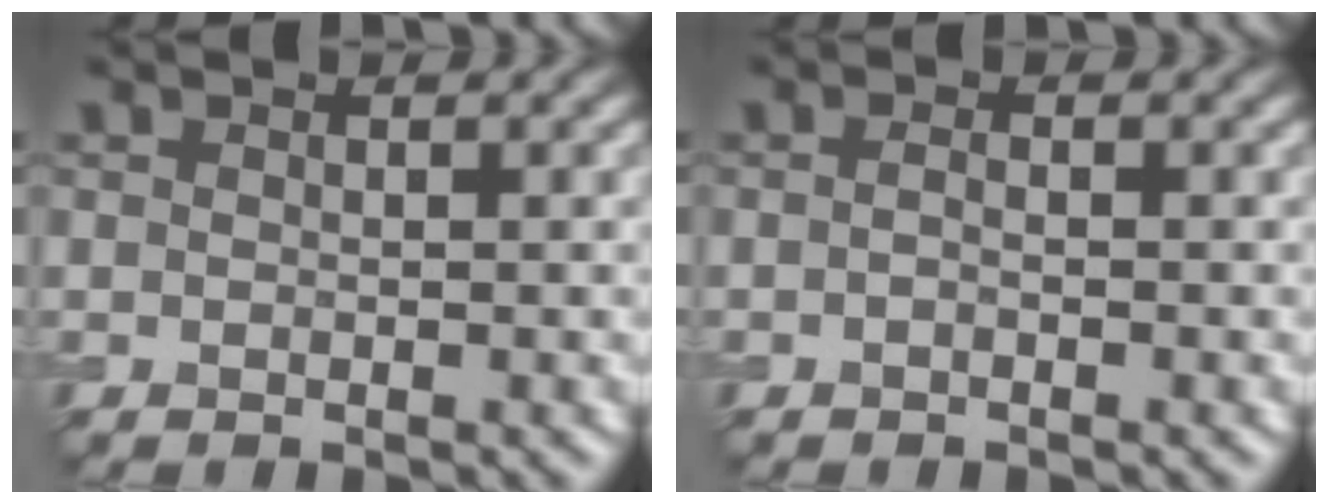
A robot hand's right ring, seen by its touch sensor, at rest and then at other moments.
{"total": 0.6, "force": [-0.3, 0.2, 0.5], "torque": [-0.013, -0.002, -0.007]}